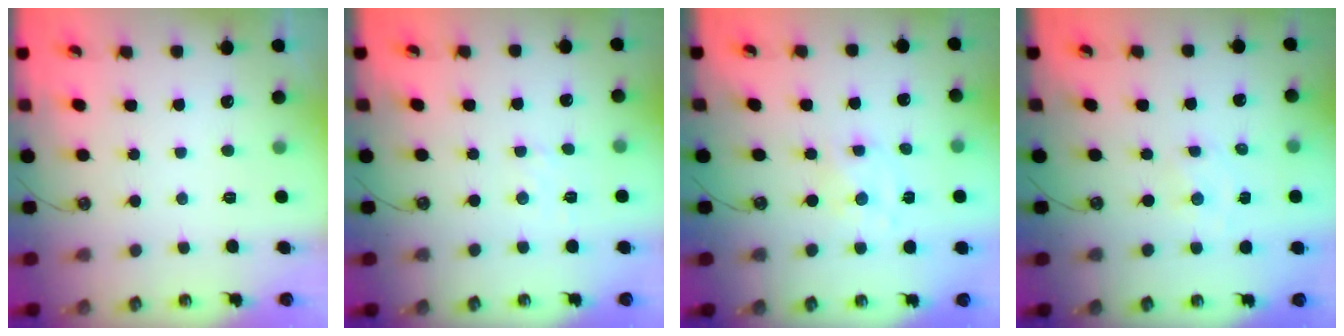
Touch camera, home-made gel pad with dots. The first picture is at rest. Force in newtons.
{"total": 1.9, "press": 1.9, "slide": 0.3}
{"total": 1.0, "press": 1.0, "slide": 0.2}
{"total": 1.8, "press": 1.8, "slide": 0.3}